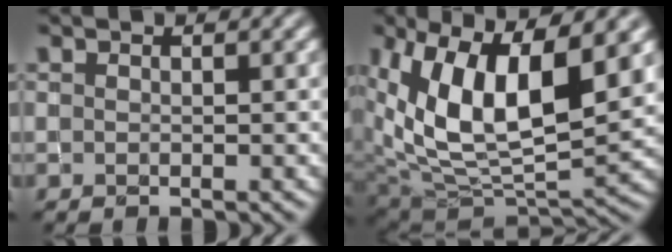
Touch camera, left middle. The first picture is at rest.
{"total": 12.5, "force": [4.1, 6.2, 10.1], "torque": [-0.189, 0.000, 0.075]}